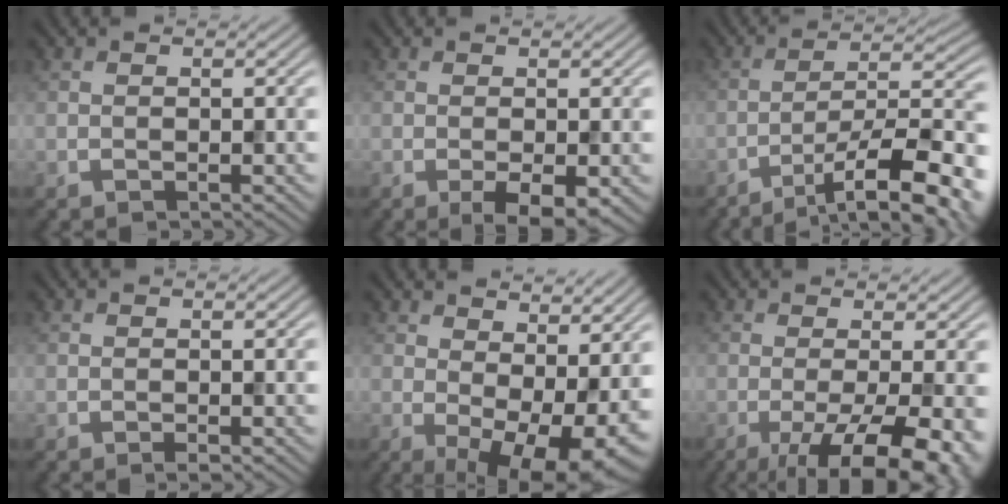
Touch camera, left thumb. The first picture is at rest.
{"total": 3.1, "force": [-1.0, 1.0, 2.7], "torque": [-0.045, -0.010, -0.014]}
{"total": 15.1, "force": [-9.1, 4.0, 11.3], "torque": [-0.162, 0.001, -0.140]}
{"total": 0.7, "force": [-0.4, 0.1, 0.5], "torque": [-0.009, -0.002, -0.006]}
{"total": 11.6, "force": [0.9, 5.7, 10.1], "torque": [-0.136, -0.017, 0.038]}
{"total": 11.3, "force": [-4.2, 3.3, 10.0], "torque": [-0.136, -0.005, -0.054]}